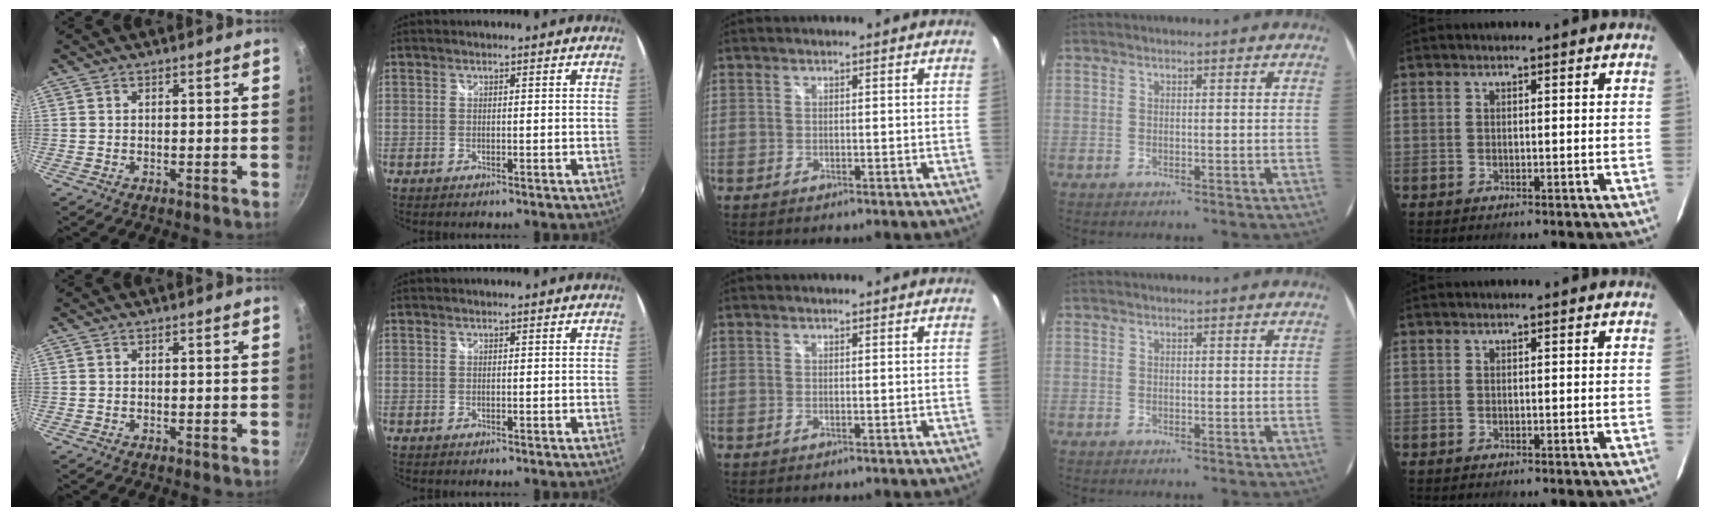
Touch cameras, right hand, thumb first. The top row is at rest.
{}